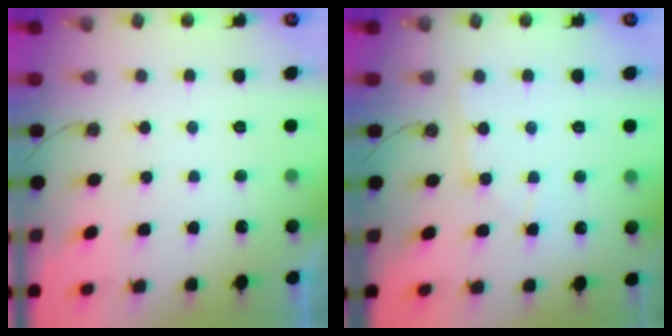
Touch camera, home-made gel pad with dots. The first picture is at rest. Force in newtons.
{"total": 3.9, "press": 3.9, "slide": 0.5}